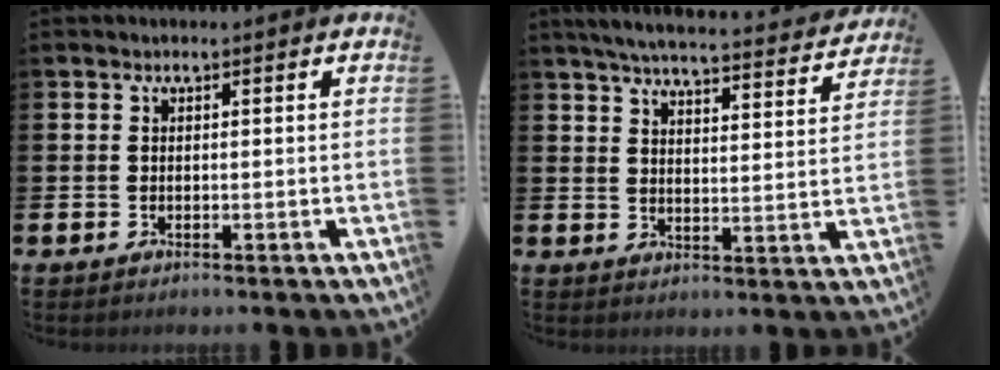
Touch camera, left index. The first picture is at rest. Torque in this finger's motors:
{"motor_torque": [1.03, -1.11, 0.20, 0.13]}